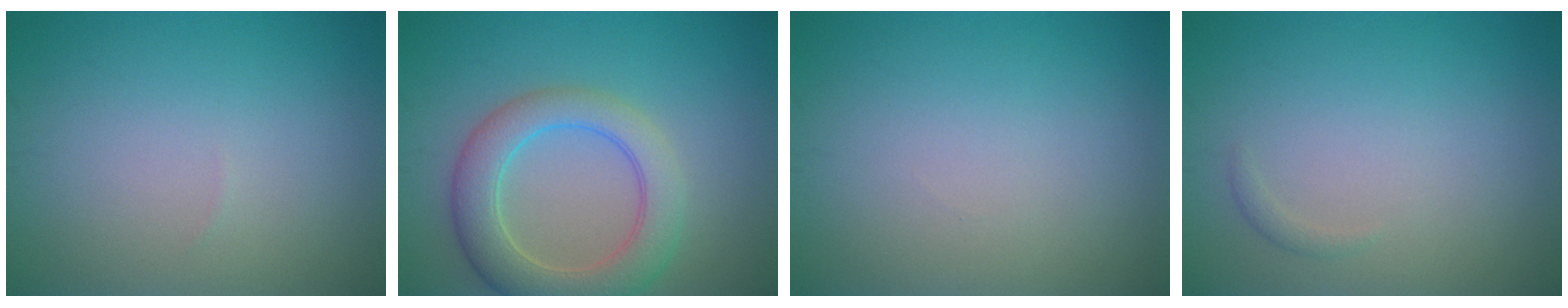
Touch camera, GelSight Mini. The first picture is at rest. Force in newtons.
{"total": 6.0, "press": 6.0, "slide": 0.3}
{"total": 0.0}
{"total": 0.6, "press": 0.6, "slide": 0.0}